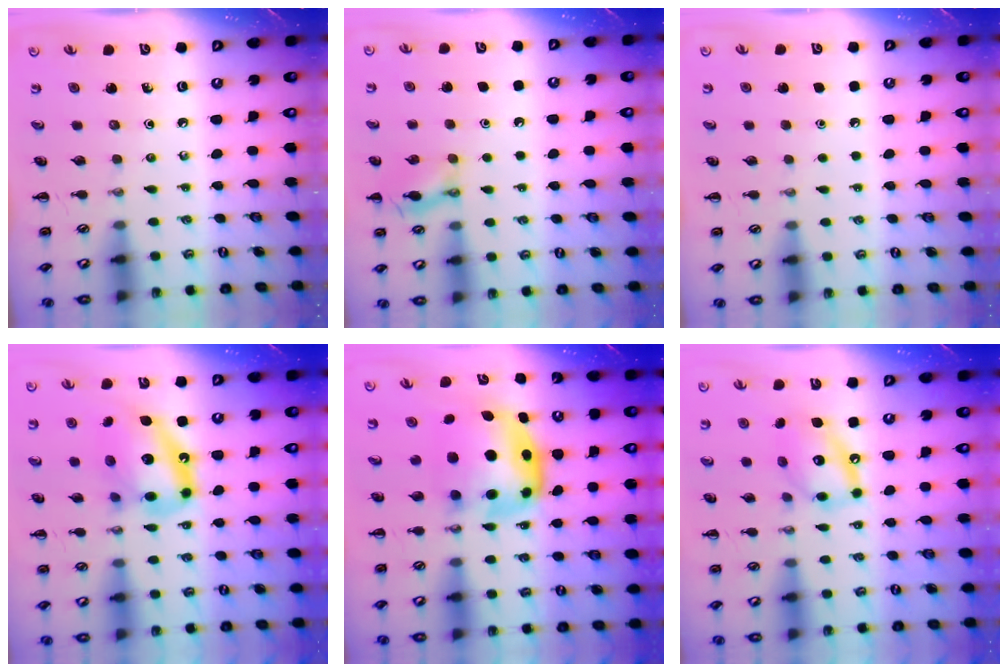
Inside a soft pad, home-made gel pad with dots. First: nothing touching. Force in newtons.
{"total": 1.6, "press": 1.6, "slide": 0.1}
{"total": 1.6, "press": 1.6, "slide": 0.1}
{"total": 16.1, "press": 15.7, "slide": 3.4}
{"total": 7.4, "press": 7.2, "slide": 1.6}
{"total": 13.8, "press": 13.7, "slide": 1.9}